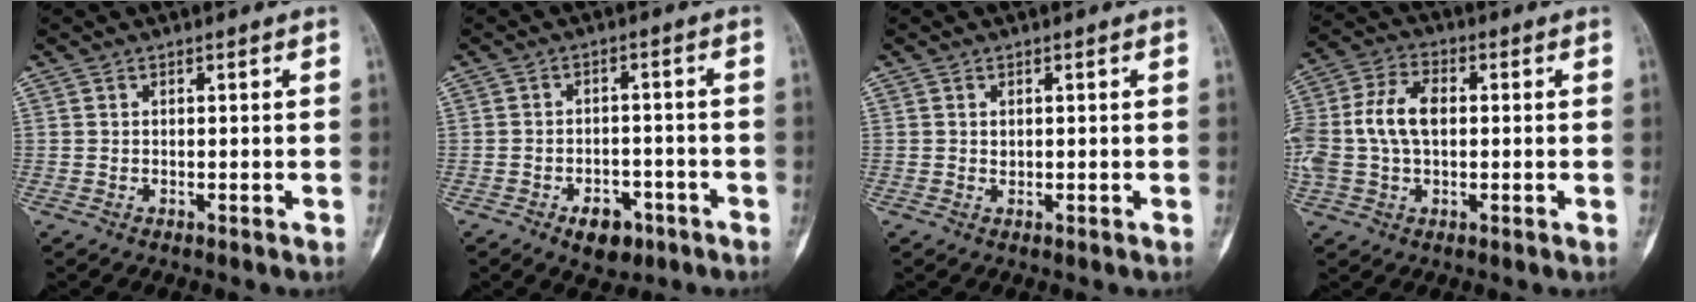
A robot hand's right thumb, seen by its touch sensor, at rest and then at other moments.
{"total": 6.3, "force": [-3.5, 4.0, 3.4], "torque": [-0.030, 0.026, -0.048]}
{"total": 0.5, "force": [0.2, 0.4, 0.2], "torque": [0.000, -0.001, 0.004]}
{"total": 12.0, "force": [0.5, 7.5, 9.3], "torque": [-0.203, 0.024, 0.008]}